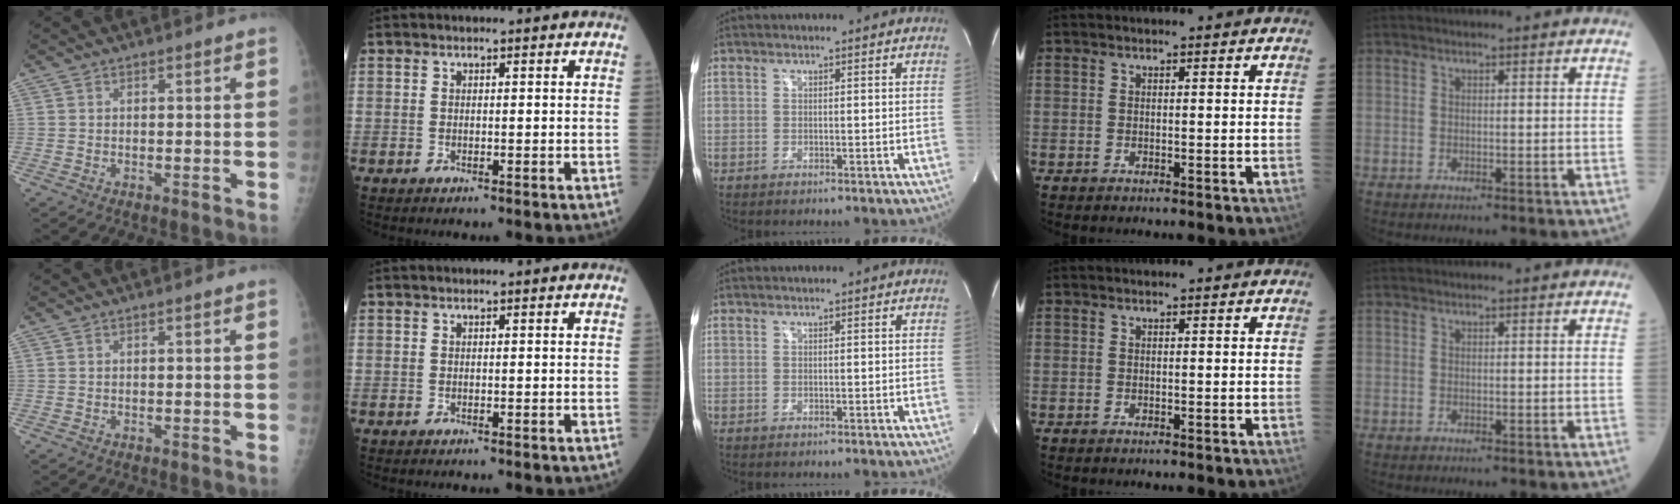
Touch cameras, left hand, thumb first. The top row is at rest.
{}